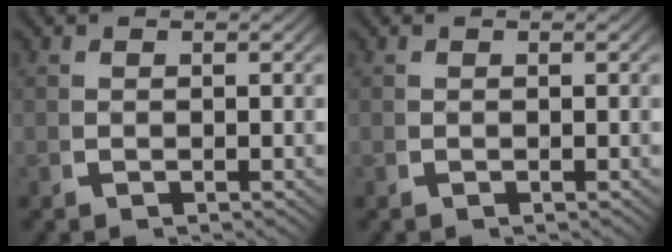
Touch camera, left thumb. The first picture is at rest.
{"total": 0.0}